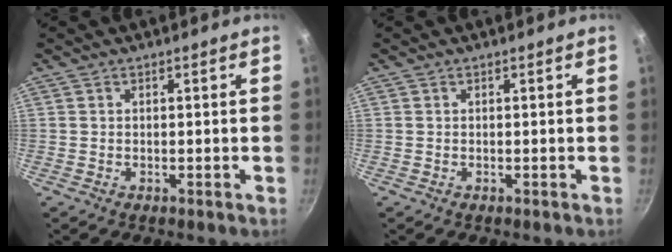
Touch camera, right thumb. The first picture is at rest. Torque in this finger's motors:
{"motor_torque": [-0.18, -0.18, 0.06, 0.03, 0.00]}